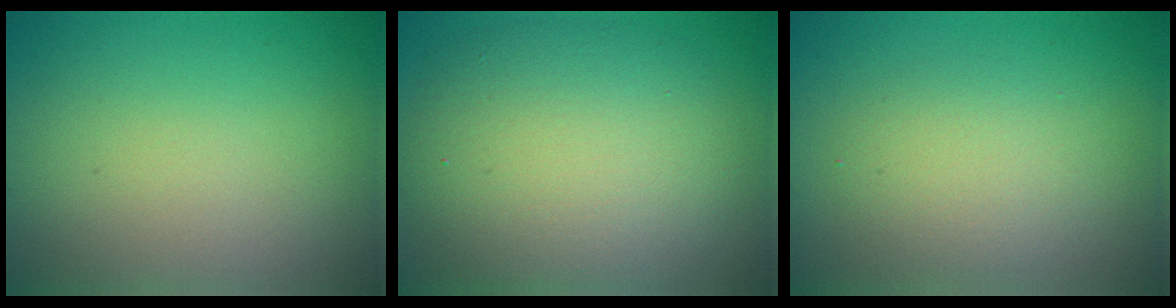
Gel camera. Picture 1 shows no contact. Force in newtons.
{"total": 9.2, "press": 9.2, "slide": 0.7}
{"total": 2.7, "press": 2.7, "slide": 0.2}